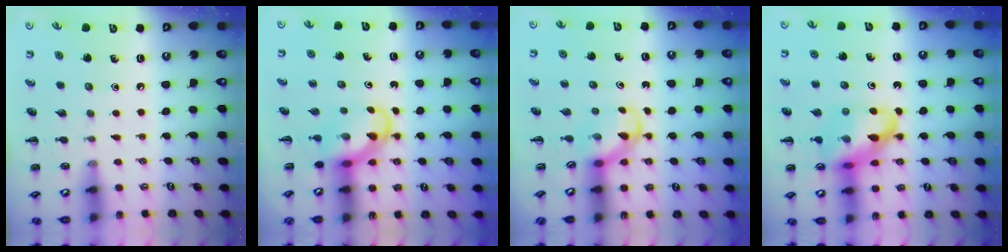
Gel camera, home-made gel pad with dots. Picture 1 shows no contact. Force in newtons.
{"total": 5.1, "press": 5.0, "slide": 0.4}
{"total": 3.4, "press": 3.2, "slide": 1.0}
{"total": 15.1, "press": 14.6, "slide": 3.8}